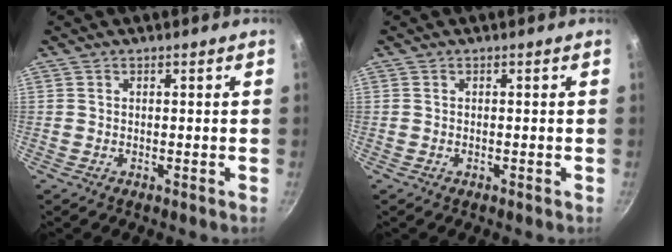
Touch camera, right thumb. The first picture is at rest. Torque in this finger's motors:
{"motor_torque": [0.30, 0.08, -0.18, 0.02, -0.01]}